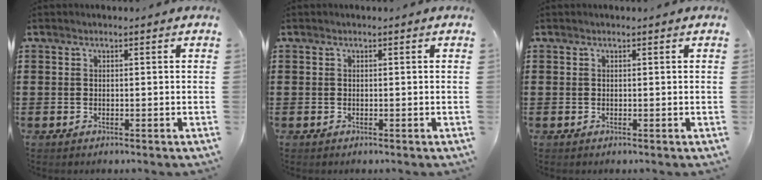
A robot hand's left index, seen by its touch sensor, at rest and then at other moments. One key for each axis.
{"total": 0.0}
{"total": 0.0}